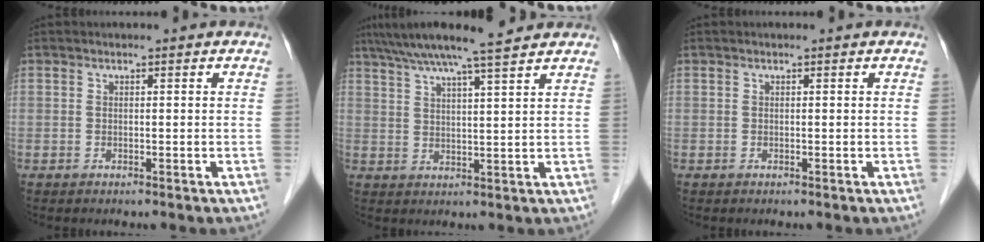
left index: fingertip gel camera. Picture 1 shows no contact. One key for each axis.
{"total": 11.6, "fx": 9.8, "fy": -0.1, "fz": 6.3, "tx": -0.108, "ty": 0.026, "tz": 0.146}
{"total": 0.0}